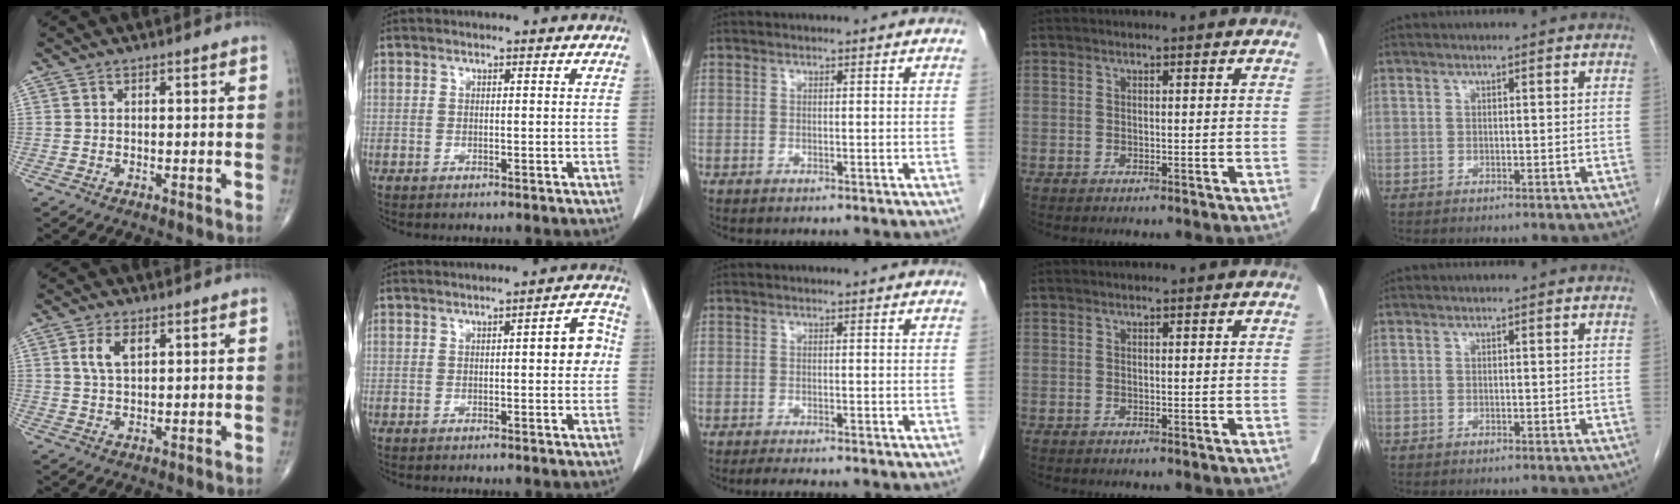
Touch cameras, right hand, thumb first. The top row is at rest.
{"thumb": {"total": 4.4, "force": [1.7, 2.2, 3.4], "torque": [-0.065, -0.001, 0.035]}, "index": {"total": 4.4, "force": [0.2, 1.3, 4.2], "torque": [-0.046, 0.013, -0.004]}, "middle": {"total": 2.3, "force": [-2.0, 0.0, 1.2], "torque": [-0.023, -0.005, -0.031]}}